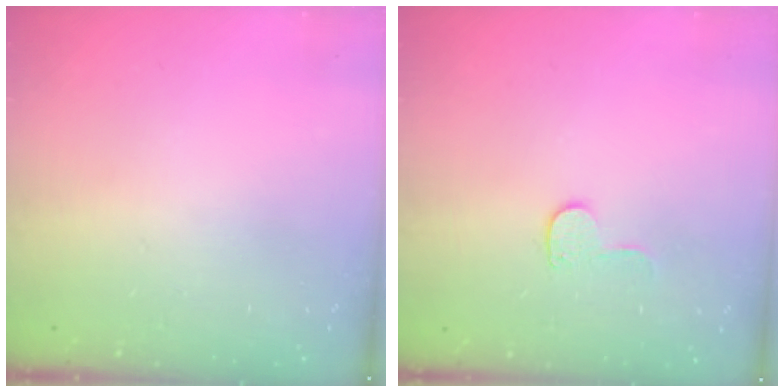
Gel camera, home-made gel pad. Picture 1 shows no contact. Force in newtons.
{"total": 6.9, "press": 6.9, "slide": 0.5}